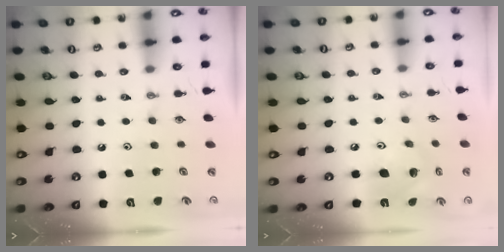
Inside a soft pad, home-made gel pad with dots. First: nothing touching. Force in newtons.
{"total": 12.0, "press": 11.9, "slide": 2.0}